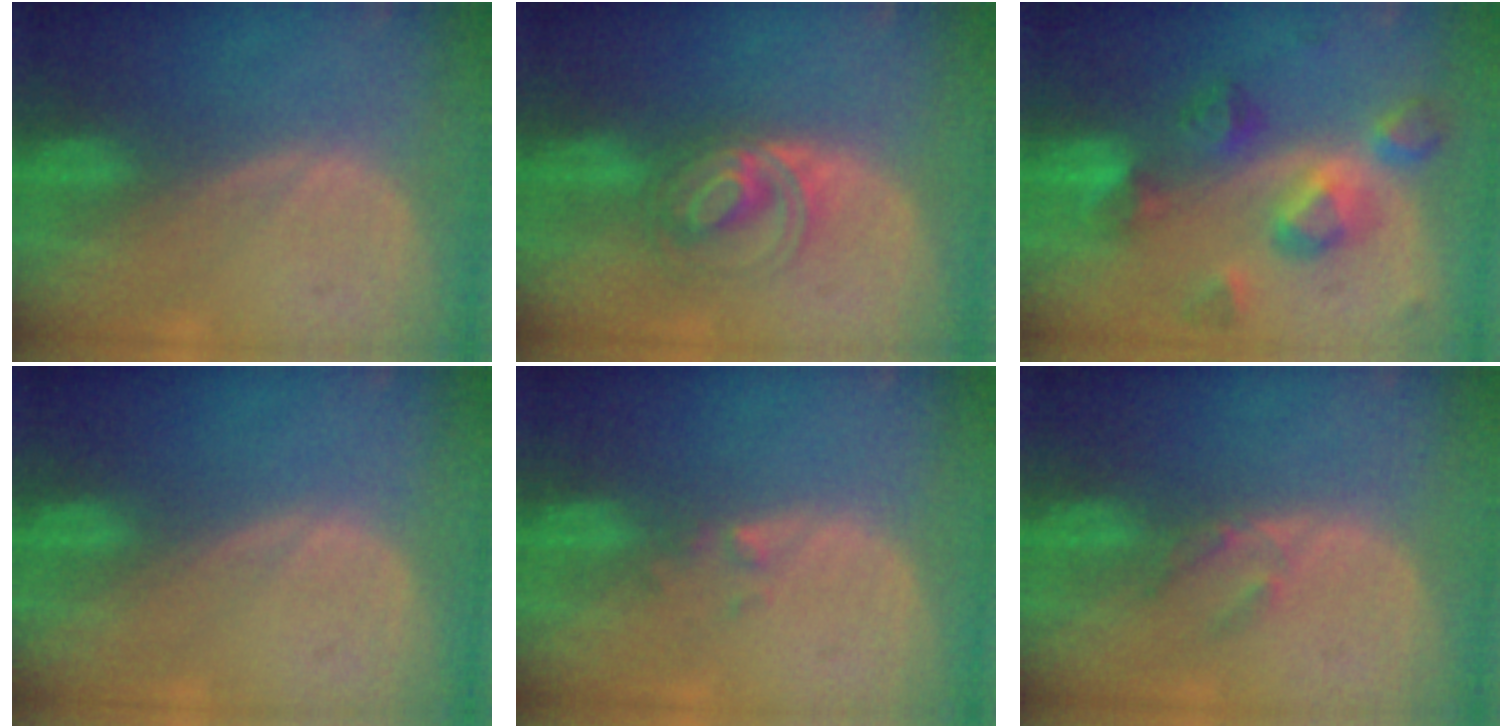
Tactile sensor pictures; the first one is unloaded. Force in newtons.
{"total": 6.0, "press": 5.6, "slide": 2.3}
{"total": 8.2, "press": 8.2, "slide": 0.3}
{"total": 0.0}
{"total": 1.3, "press": 1.0, "slide": 0.8}
{"total": 2.3, "press": 2.0, "slide": 1.1}